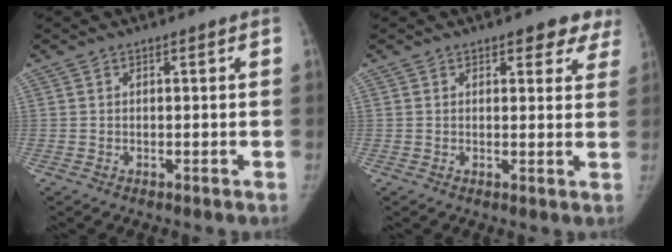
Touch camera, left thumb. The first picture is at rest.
{"total": 5.7, "force": [4.0, 2.9, 2.9], "torque": [0.011, -0.014, 0.039]}